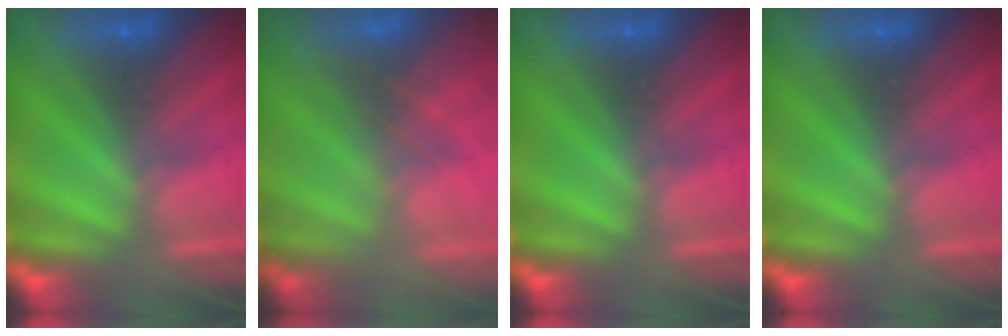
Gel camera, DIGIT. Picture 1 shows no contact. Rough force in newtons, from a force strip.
{"total": 5.9}
{"total": 0.0}
{"total": 0.0}